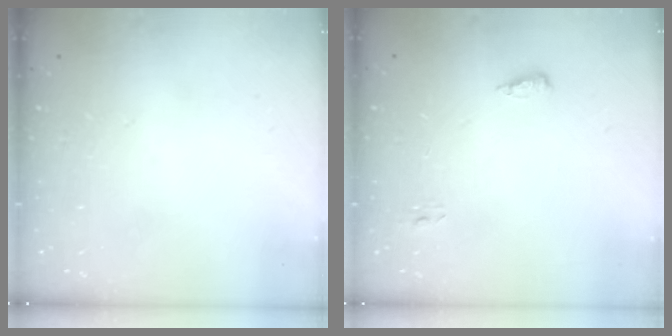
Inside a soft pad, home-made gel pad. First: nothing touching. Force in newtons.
{"total": 4.9, "press": 4.6, "slide": 1.5}